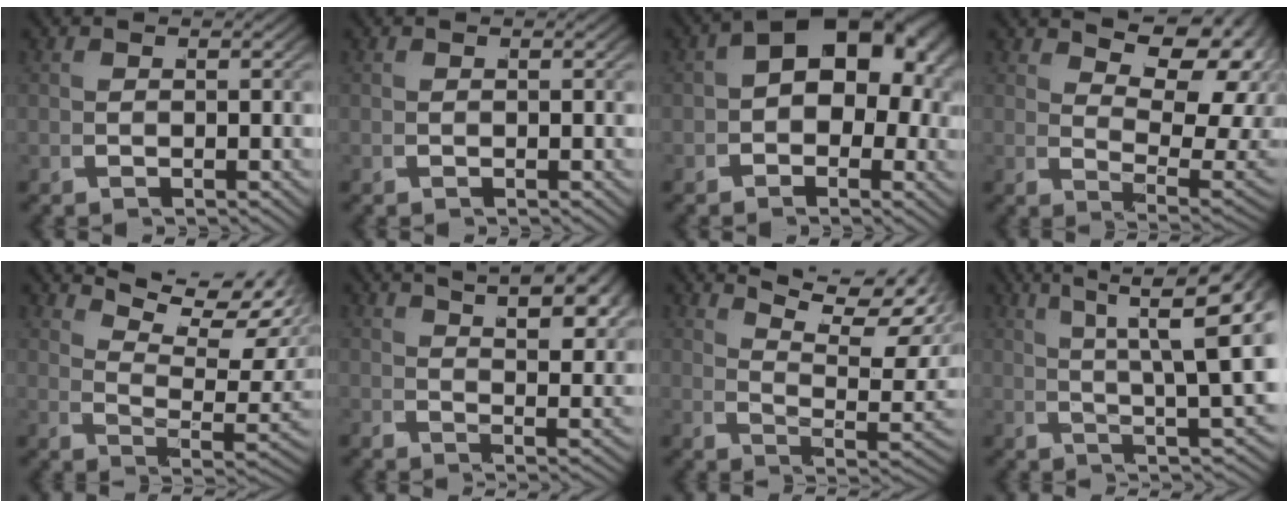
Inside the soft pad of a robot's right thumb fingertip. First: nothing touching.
{"total": 0.0}
{"total": 8.4, "force": [1.1, 5.2, 6.5], "torque": [-0.103, -0.004, 0.018]}
{"total": 8.6, "force": [3.6, 4.3, 6.6], "torque": [-0.095, -0.011, 0.069]}
{"total": 9.3, "force": [6.2, 3.2, 6.2], "torque": [-0.077, 0.017, 0.096]}
{"total": 6.5, "force": [4.1, 2.3, 4.5], "torque": [-0.046, 0.009, 0.064]}
{"total": 10.5, "force": [6.9, 3.5, 7.0], "torque": [-0.083, 0.025, 0.103]}
{"total": 9.4, "force": [3.1, 3.5, 8.2], "torque": [-0.094, 0.007, 0.047]}